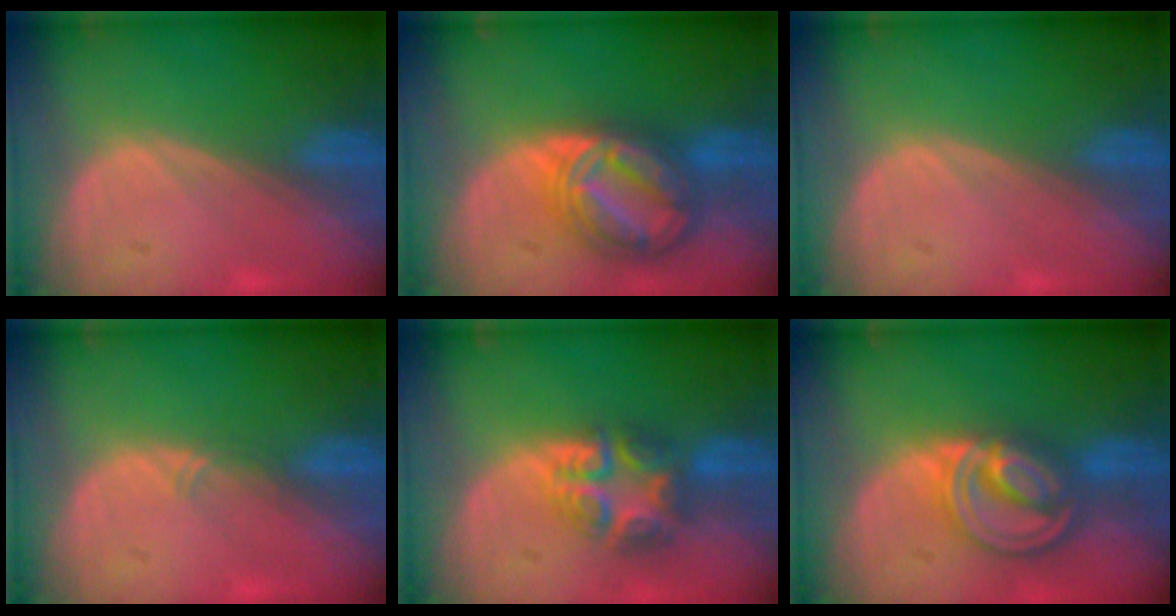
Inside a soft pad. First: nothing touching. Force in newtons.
{"total": 9.1, "press": 9.1, "slide": 0.6}
{"total": 0.0}
{"total": 0.8, "press": 0.7, "slide": 0.4}
{"total": 7.8, "press": 6.7, "slide": 3.9}
{"total": 8.7, "press": 7.4, "slide": 4.6}